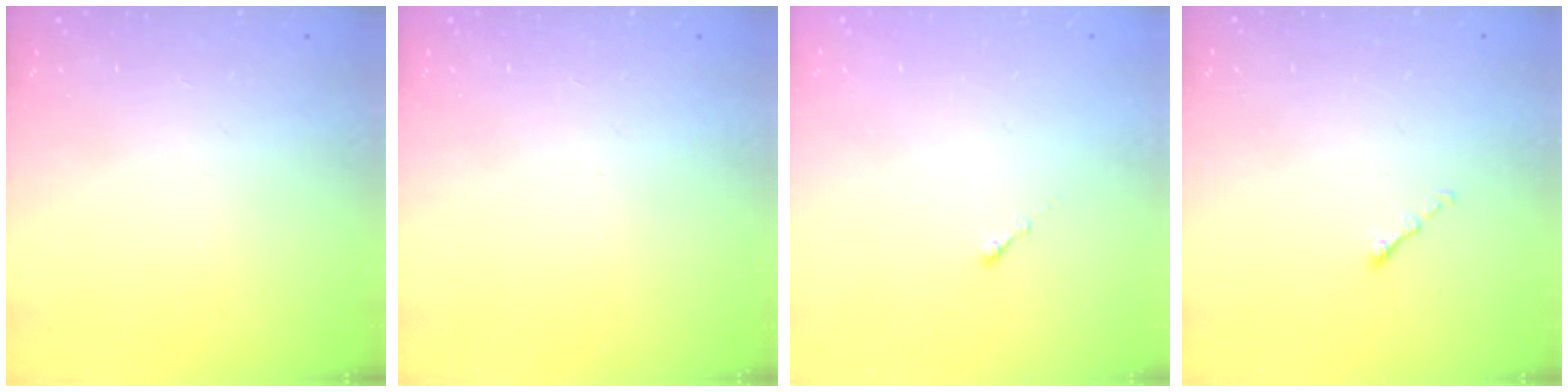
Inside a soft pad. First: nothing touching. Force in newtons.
{"total": 0.0}
{"total": 0.0}
{"total": 0.6, "press": 0.5, "slide": 0.2}